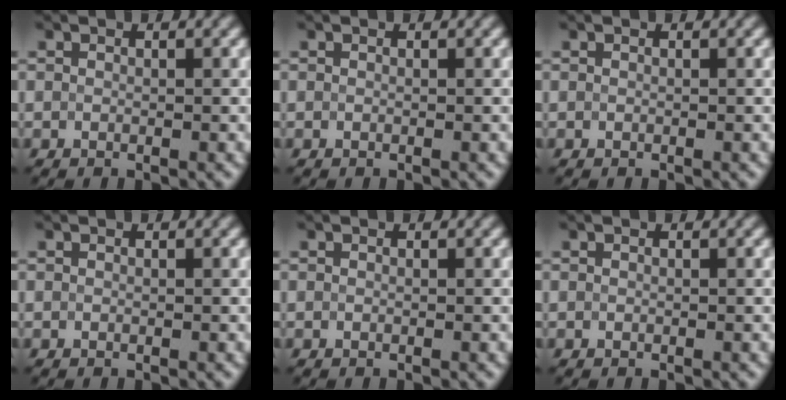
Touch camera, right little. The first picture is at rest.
{"total": 0.0}
{"total": 0.0}
{"total": 0.0}
{"total": 0.0}
{"total": 0.0}